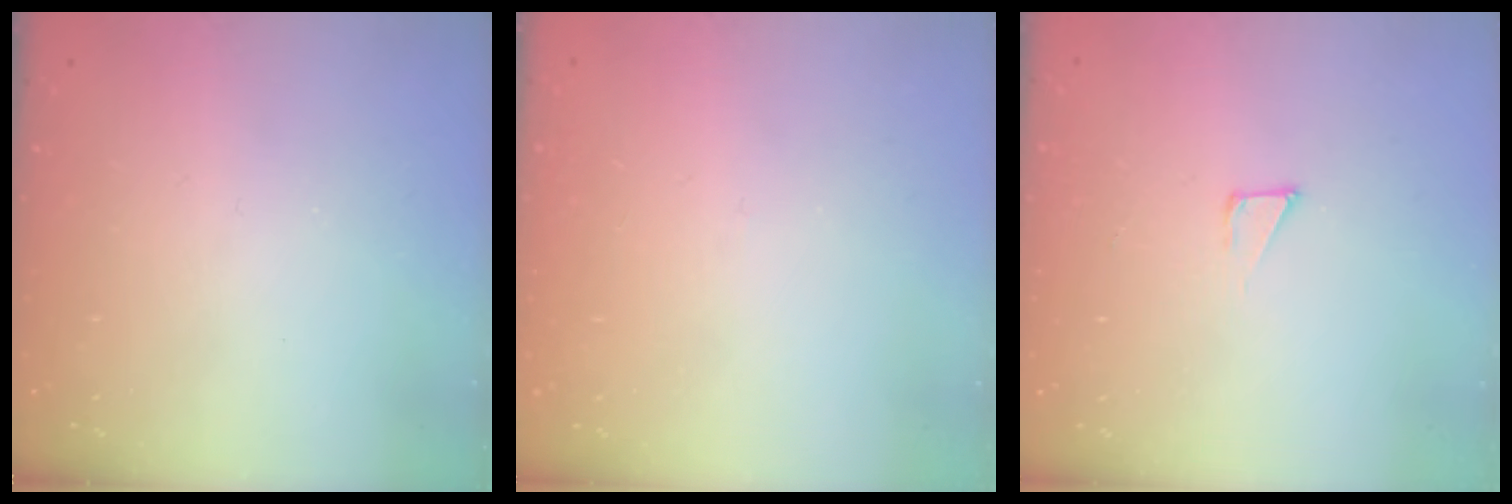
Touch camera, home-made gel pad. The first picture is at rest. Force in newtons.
{"total": 2.7, "press": 2.7, "slide": 0.3}
{"total": 4.2, "press": 4.2, "slide": 0.4}